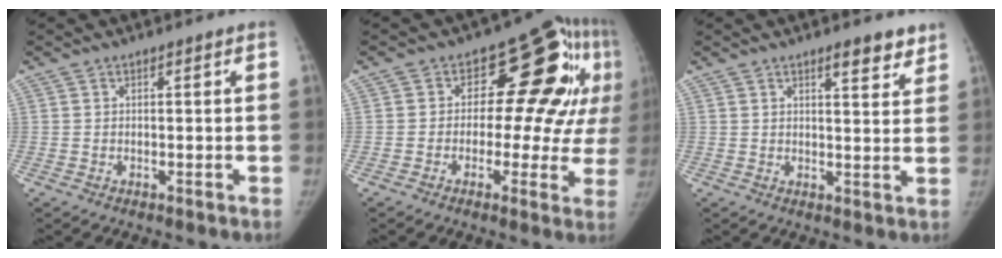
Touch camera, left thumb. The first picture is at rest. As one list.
[{"total": 18.1, "force": [3.8, 10.4, 14.2], "torque": [-0.121, 0.010, 0.040]}, {"total": 5.3, "force": [3.9, 1.6, 3.2], "torque": [-0.023, -0.025, 0.053]}]